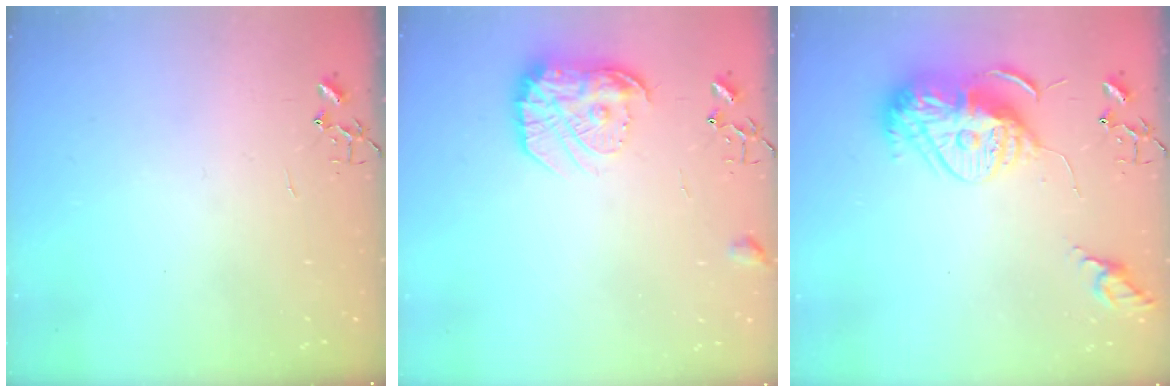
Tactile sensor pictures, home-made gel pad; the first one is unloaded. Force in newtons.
{"total": 15.3, "press": 15.2, "slide": 1.0}
{"total": 14.3, "press": 14.2, "slide": 2.0}